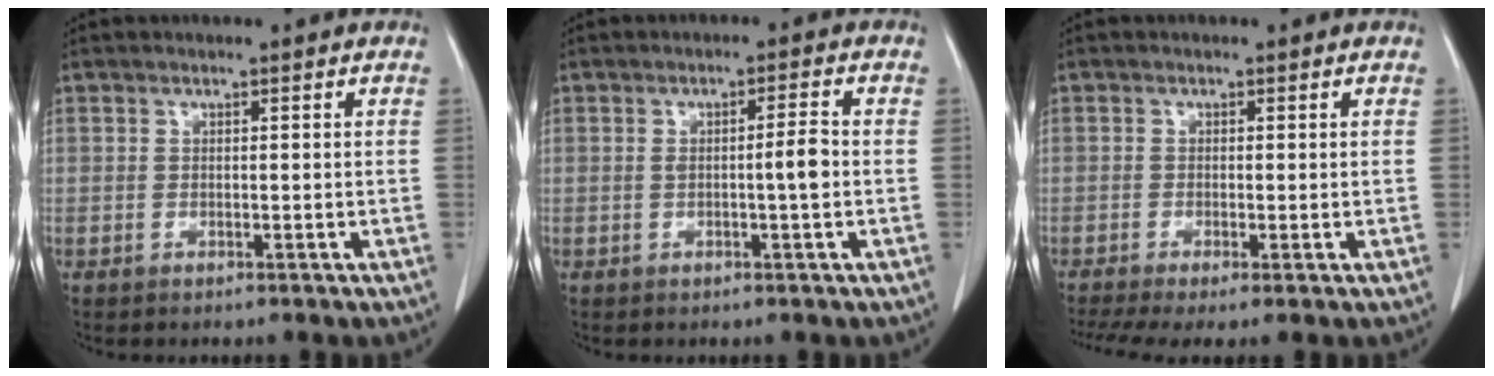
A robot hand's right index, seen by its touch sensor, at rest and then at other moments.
{"total": 3.3, "force": [-0.3, 0.1, 3.2], "torque": [-0.054, 0.001, -0.006]}
{"total": 6.0, "force": [-3.7, 1.5, 4.5], "torque": [-0.080, -0.013, -0.067]}